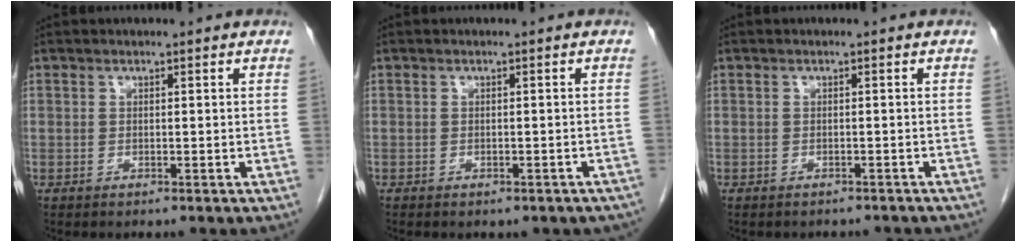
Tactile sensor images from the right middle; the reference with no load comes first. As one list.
[{"total": 5.5, "force": [-4.5, 2.5, 2.1], "torque": [-0.017, 0.010, -0.043]}, {"total": 4.1, "force": [-3.7, 1.6, 0.8], "torque": [-0.012, 0.000, -0.040]}]